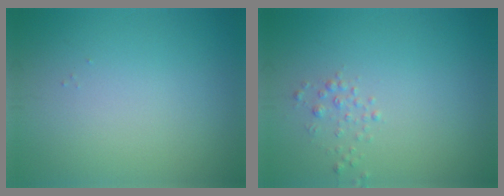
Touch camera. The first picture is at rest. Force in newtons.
{"total": 0.9, "press": 0.9, "slide": 0.0}